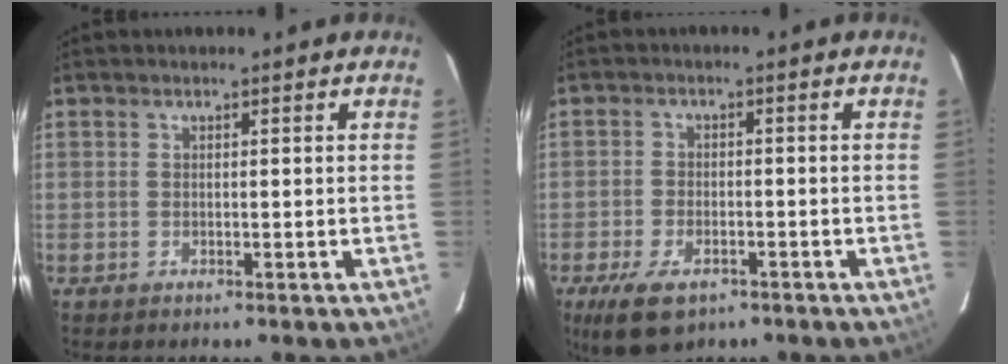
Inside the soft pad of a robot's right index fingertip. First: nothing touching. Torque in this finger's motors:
{"motor_torque": [0.74, -0.44, 0.15, 0.04]}